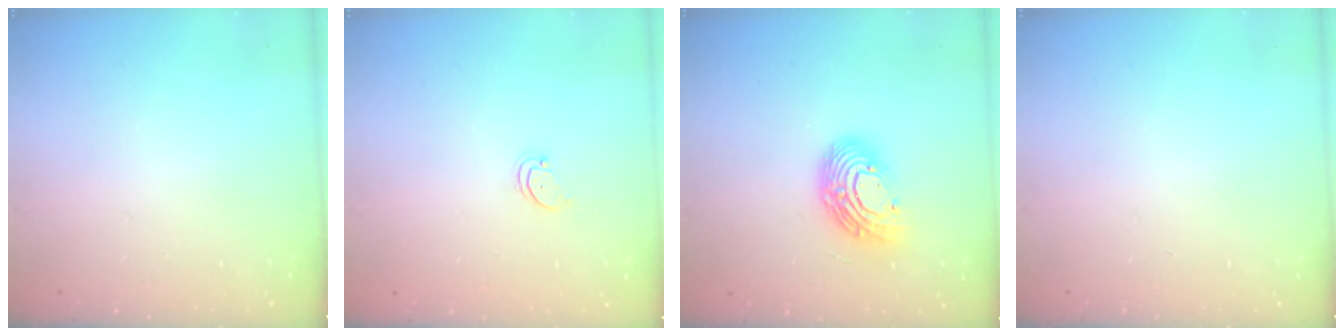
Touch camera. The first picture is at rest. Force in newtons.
{"total": 1.8, "press": 1.7, "slide": 0.2}
{"total": 13.9, "press": 13.8, "slide": 1.1}
{"total": 0.0}